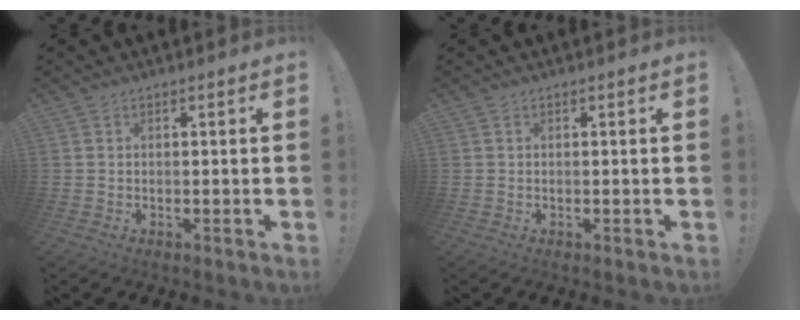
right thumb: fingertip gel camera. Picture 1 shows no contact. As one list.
[{"total": 0.0}]